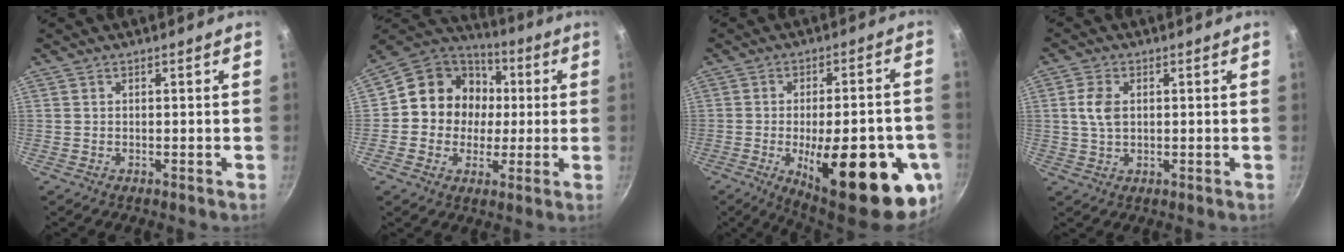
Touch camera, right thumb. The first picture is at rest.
{"total": 14.9, "force": [1.1, 13.2, 6.7], "torque": [-0.073, 0.025, 0.004]}
{"total": 25.6, "force": [-8.0, 8.9, 22.6], "torque": [-0.277, 0.003, -0.099]}
{"total": 5.0, "force": [0.8, 3.2, 3.8], "torque": [-0.070, 0.003, 0.014]}